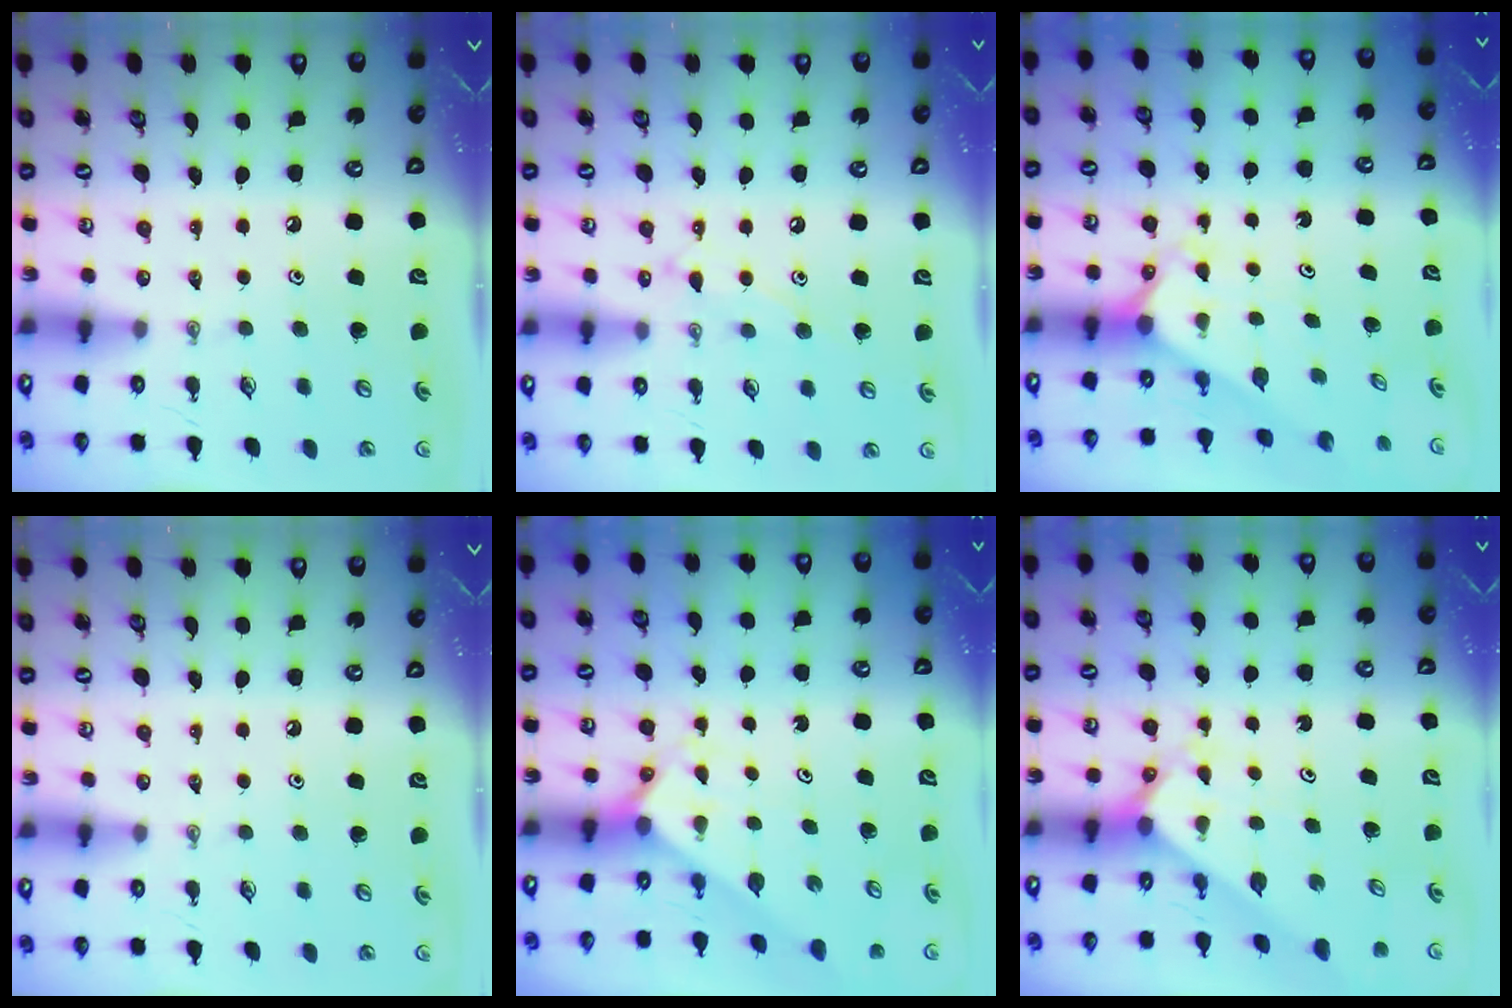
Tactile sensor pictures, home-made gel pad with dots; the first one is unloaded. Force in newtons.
{"total": 8.3, "press": 8.3, "slide": 0.6}
{"total": 2.4, "press": 2.4, "slide": 0.2}
{"total": 0.0}
{"total": 1.8, "press": 1.7, "slide": 0.2}
{"total": 2.3, "press": 2.3, "slide": 0.2}